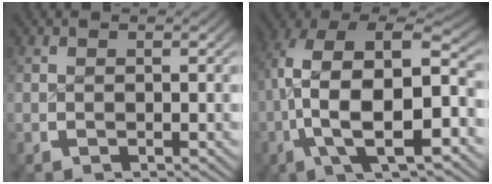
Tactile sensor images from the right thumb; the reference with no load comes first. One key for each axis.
{"total": 14.2, "fx": -0.7, "fy": 8.4, "fz": 11.4, "tx": -0.230, "ty": -0.051, "tz": 0.004}